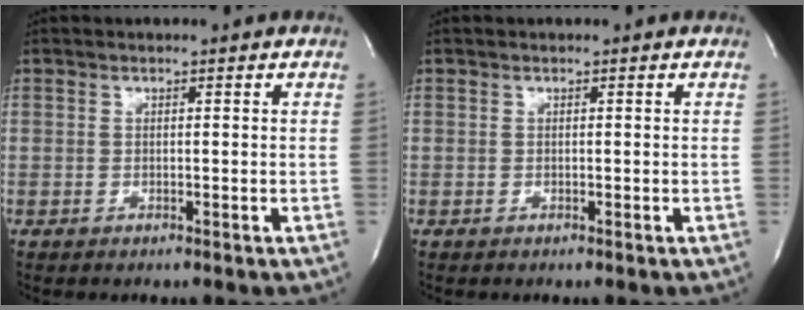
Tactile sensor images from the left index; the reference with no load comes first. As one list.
[{"total": 0.0}]